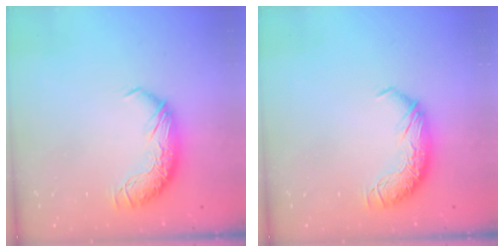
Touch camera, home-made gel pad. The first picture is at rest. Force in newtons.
{"total": 0.0}